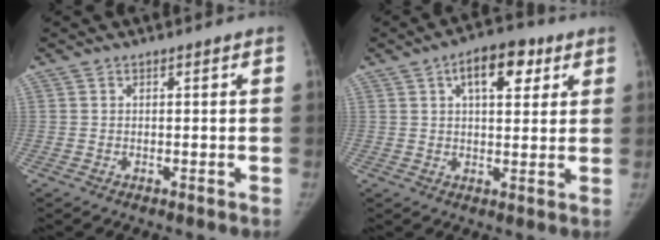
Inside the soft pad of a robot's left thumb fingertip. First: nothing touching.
{"total": 9.9, "force": [4.3, 5.0, 7.4], "torque": [-0.083, -0.001, 0.061]}